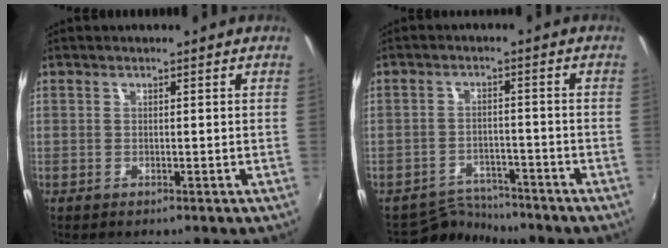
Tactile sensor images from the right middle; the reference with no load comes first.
{"total": 5.3, "force": [-5.2, 0.9, -0.8], "torque": [-0.002, 0.010, -0.089]}